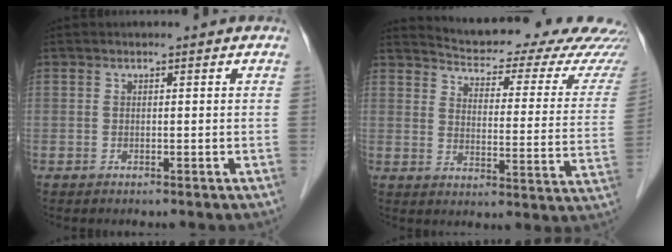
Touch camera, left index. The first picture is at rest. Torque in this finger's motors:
{"motor_torque": [0.98, -1.15, -0.01, 0.01]}